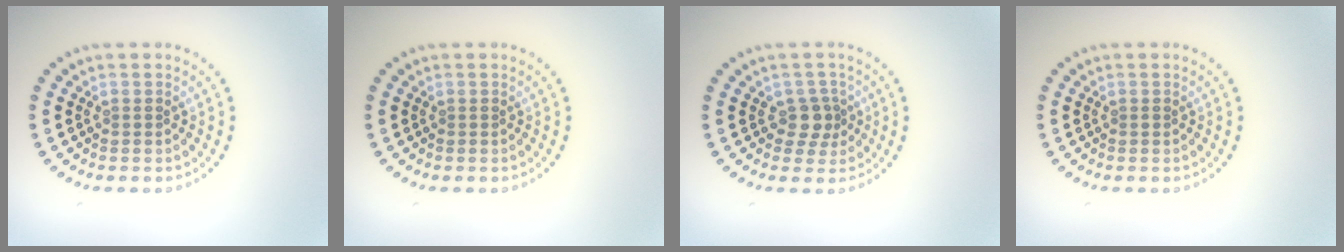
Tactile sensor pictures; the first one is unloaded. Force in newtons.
{"total": 0.0}
{"total": 2.1, "press": 1.7, "slide": 1.3}
{"total": 0.0}